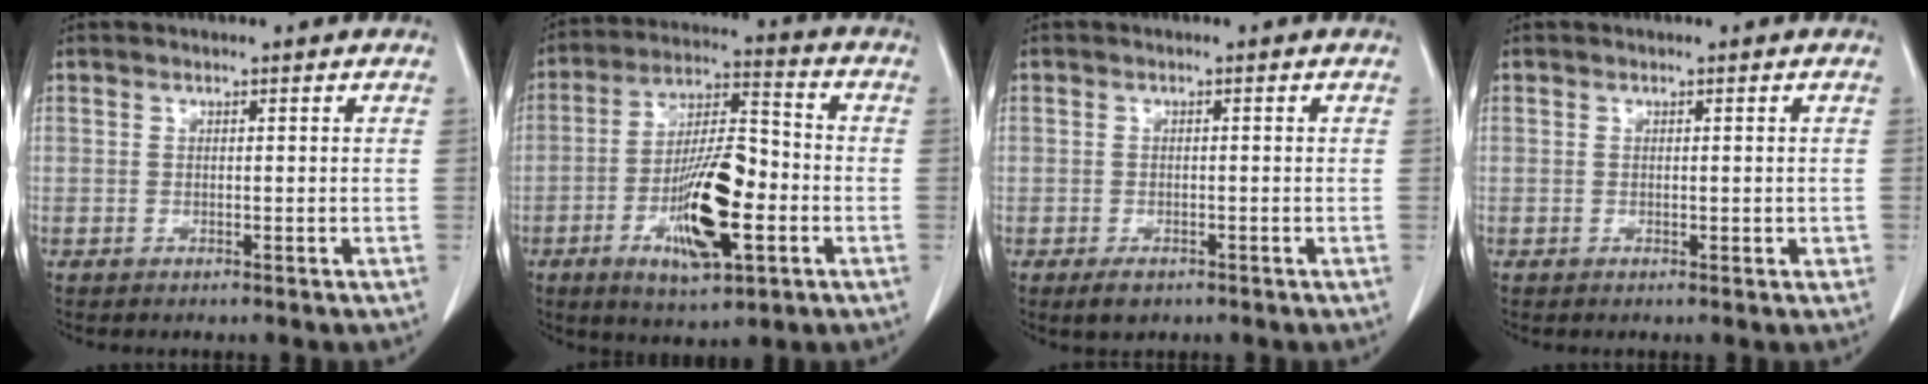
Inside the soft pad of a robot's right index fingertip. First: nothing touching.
{"total": 14.7, "force": [-4.5, 4.0, 13.5], "torque": [-0.246, 0.000, -0.074]}
{"total": 2.4, "force": [-1.4, 1.4, 1.2], "torque": [-0.021, -0.001, -0.016]}
{"total": 1.1, "force": [-0.2, 0.6, 0.9], "torque": [-0.014, -0.001, 0.000]}